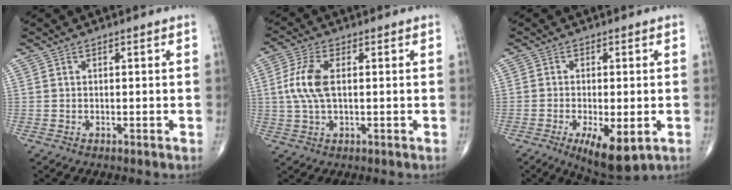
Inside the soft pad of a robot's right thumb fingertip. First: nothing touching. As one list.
[{"total": 7.1, "force": [0.7, 3.3, 6.3], "torque": [-0.153, 0.009, 0.011]}, {"total": 9.1, "force": [-3.2, 3.4, 7.8], "torque": [-0.120, -0.015, -0.045]}]